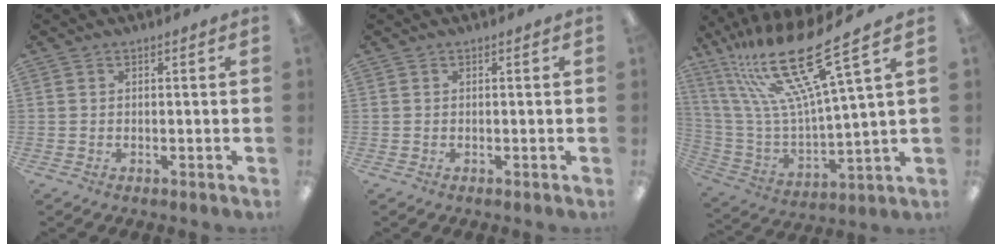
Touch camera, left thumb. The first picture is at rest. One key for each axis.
{"total": 0.0}
{"total": 23.9, "fx": 15.7, "fy": 4.4, "fz": 17.5, "tx": -0.360, "ty": -0.104, "tz": 0.255}